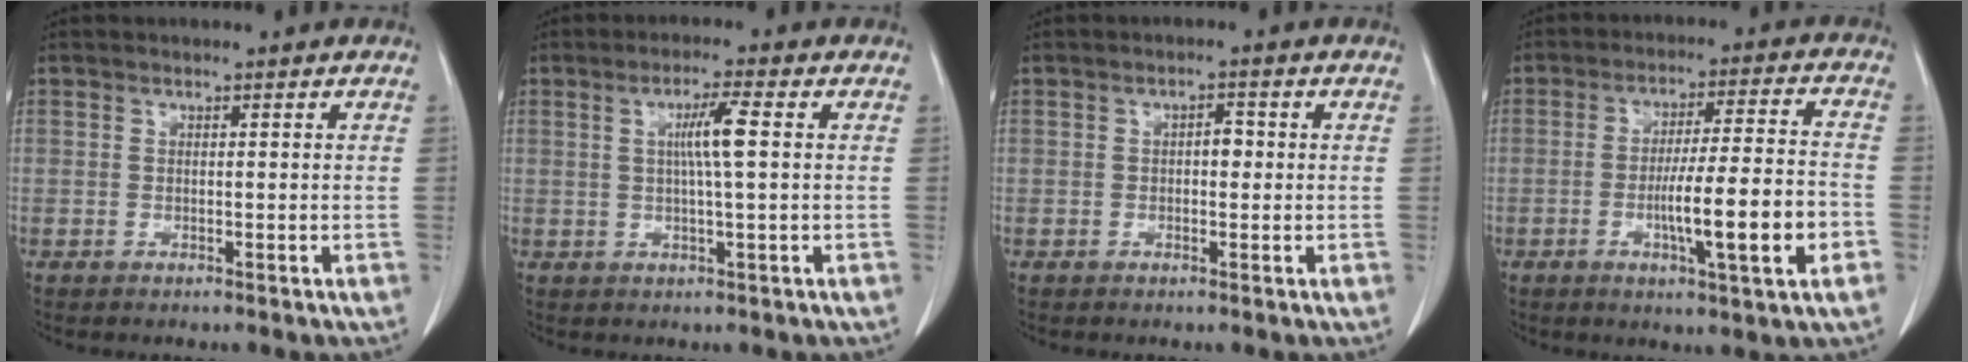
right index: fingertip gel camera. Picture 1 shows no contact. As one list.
[{"total": 4.9, "force": [0.7, -0.4, 4.8], "torque": [-0.087, 0.001, 0.014]}, {"total": 1.9, "force": [0.0, 1.0, 1.6], "torque": [-0.020, 0.005, -0.002]}, {"total": 12.3, "force": [-3.8, 0.4, 11.7], "torque": [-0.192, -0.001, -0.060]}]